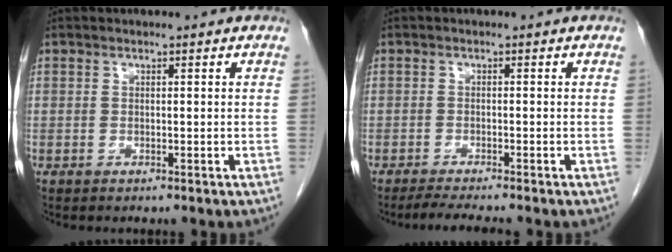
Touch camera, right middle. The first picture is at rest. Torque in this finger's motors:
{"motor_torque": [0.41, -0.27, 0.05, 0.02]}